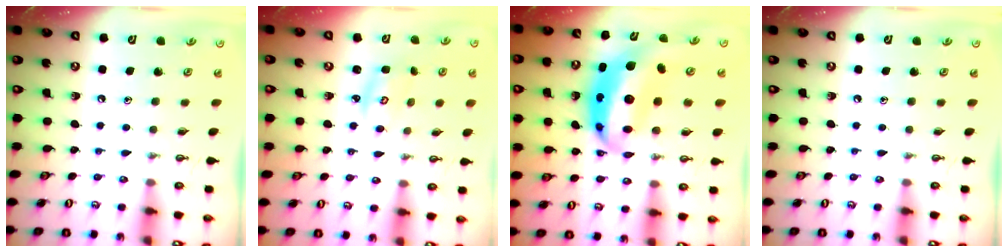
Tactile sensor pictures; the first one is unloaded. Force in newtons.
{"total": 2.9, "press": 2.9, "slide": 0.4}
{"total": 12.4, "press": 12.4, "slide": 1.2}
{"total": 0.0}